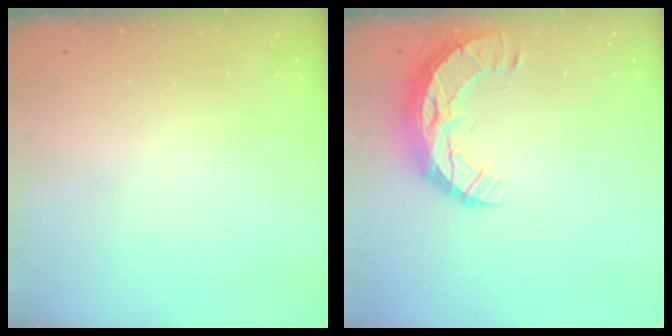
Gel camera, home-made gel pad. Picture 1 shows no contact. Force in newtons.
{"total": 11.8, "press": 11.8, "slide": 1.0}